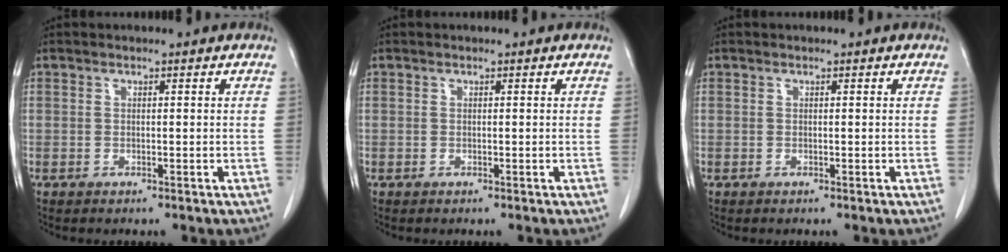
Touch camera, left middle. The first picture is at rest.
{"total": 0.0}
{"total": 0.0}